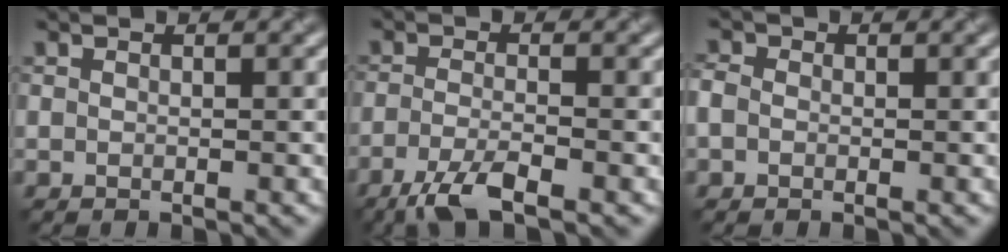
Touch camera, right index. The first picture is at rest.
{"total": 3.8, "force": [-2.7, 0.6, 2.7], "torque": [-0.061, -0.001, -0.058]}
{"total": 0.9, "force": [-0.4, 0.8, 0.3], "torque": [-0.019, 0.004, -0.007]}